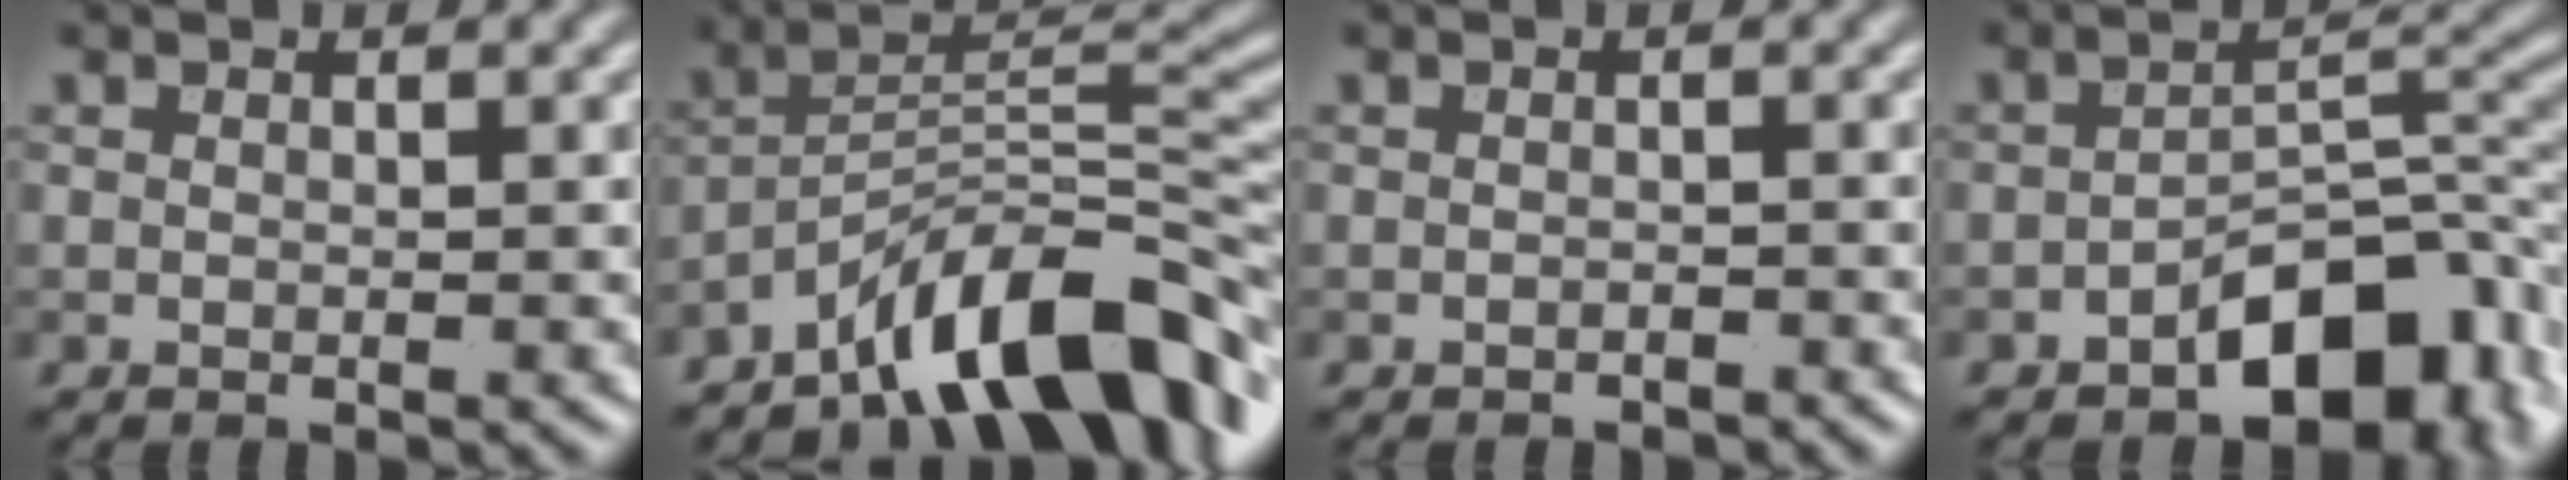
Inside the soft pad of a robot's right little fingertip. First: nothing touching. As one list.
[{"total": 10.2, "force": [-7.3, 3.0, 6.5], "torque": [-0.086, 0.010, -0.138]}, {"total": 0.9, "force": [-0.8, 0.3, 0.2], "torque": [0.000, 0.000, -0.013]}, {"total": 7.5, "force": [-4.0, 3.9, 5.1], "torque": [-0.058, 0.006, -0.070]}]